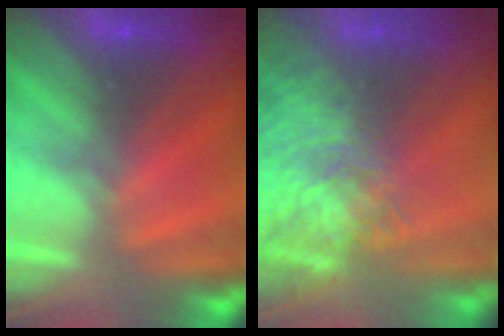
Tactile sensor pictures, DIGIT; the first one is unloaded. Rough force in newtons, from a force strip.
{"total": 11.5}